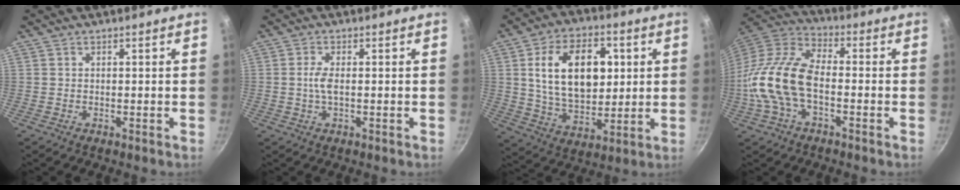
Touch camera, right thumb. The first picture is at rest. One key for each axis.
{"total": 2.9, "fx": -0.1, "fy": 1.0, "fz": 2.7, "tx": -0.068, "ty": 0.002, "tz": -0.004}
{"total": 18.7, "fx": 3.8, "fy": 11.8, "fz": 14.0, "tx": -0.205, "ty": -0.006, "tz": 0.069}
{"total": 16.7, "fx": -3.3, "fy": 9.0, "fz": 13.6, "tx": -0.259, "ty": 0.038, "tz": -0.078}